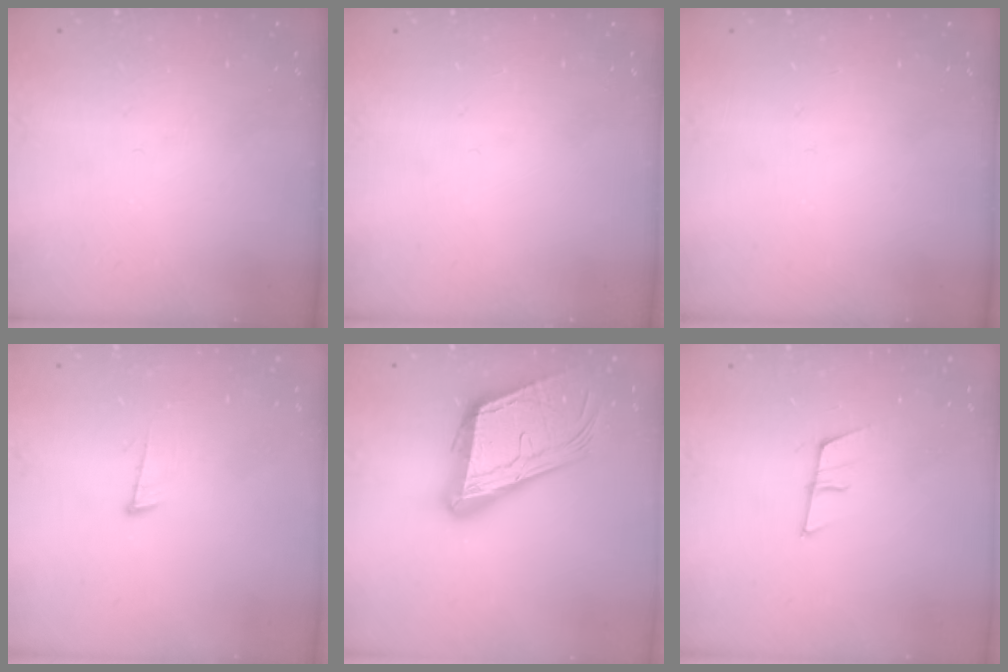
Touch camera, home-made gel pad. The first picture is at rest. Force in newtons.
{"total": 0.0}
{"total": 0.0}
{"total": 6.1, "press": 6.1, "slide": 0.6}
{"total": 20.7, "press": 20.5, "slide": 3.2}
{"total": 7.8, "press": 7.8, "slide": 0.4}